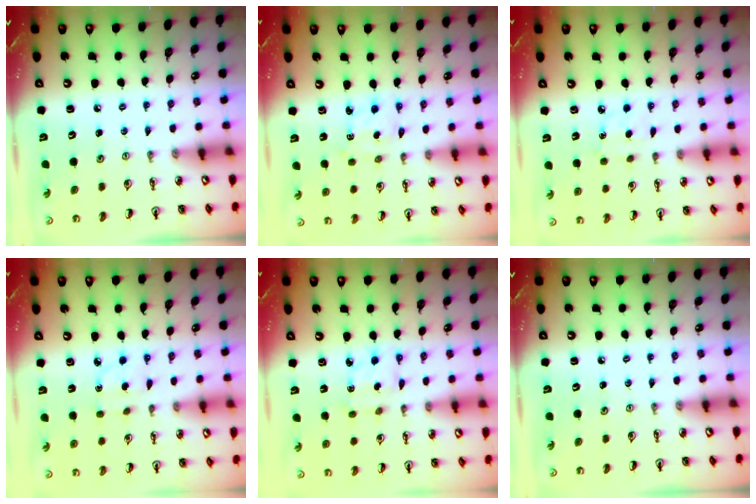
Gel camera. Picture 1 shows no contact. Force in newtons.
{"total": 1.8, "press": 1.8, "slide": 0.4}
{"total": 5.0, "press": 4.9, "slide": 0.5}
{"total": 2.8, "press": 2.6, "slide": 0.8}
{"total": 2.5, "press": 2.5, "slide": 0.1}
{"total": 0.0}